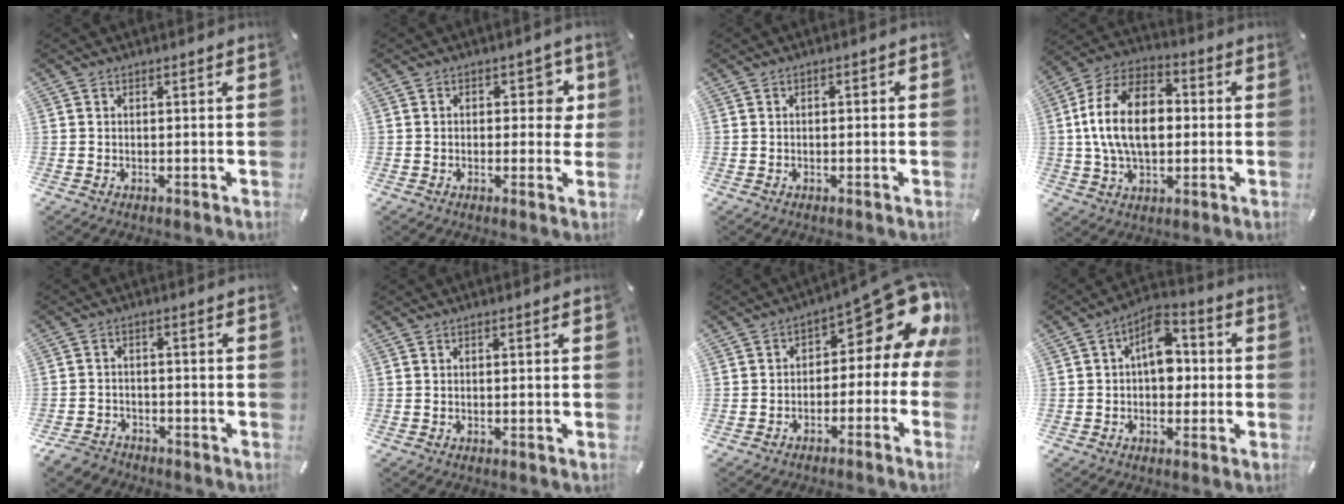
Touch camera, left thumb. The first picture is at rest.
{"total": 5.6, "force": [1.2, 3.6, 4.2], "torque": [-0.038, -0.003, 0.009]}
{"total": 1.0, "force": [-0.5, 0.5, 0.7], "torque": [-0.013, 0.002, -0.010]}
{"total": 16.4, "force": [0.3, 10.8, 12.4], "torque": [-0.266, 0.011, 0.001]}
{"total": 4.7, "force": [-3.9, 2.3, 1.0], "torque": [-0.033, 0.015, -0.080]}
{"total": 0.0}
{"total": 12.7, "force": [5.9, 6.2, 9.3], "torque": [-0.114, -0.052, 0.091]}
{"total": 9.2, "force": [0.6, 6.2, 6.8], "torque": [-0.088, 0.003, 0.007]}